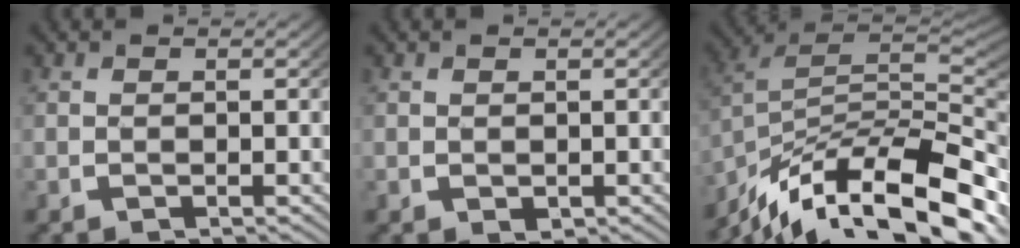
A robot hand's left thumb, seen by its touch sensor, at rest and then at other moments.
{"total": 1.1, "force": [0.0, 0.9, 0.6], "torque": [-0.010, -0.010, 0.010]}
{"total": 17.7, "force": [-7.1, 10.5, 12.3], "torque": [-0.212, -0.052, -0.085]}